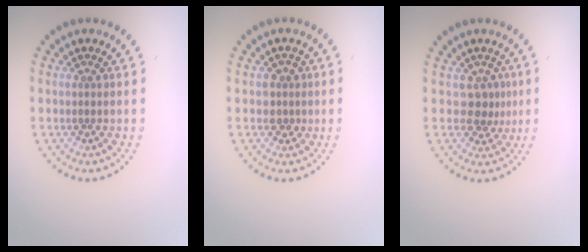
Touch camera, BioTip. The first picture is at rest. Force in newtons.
{"total": 1.6, "press": 1.4, "slide": 0.7}
{"total": 2.3, "press": 1.6, "slide": 1.6}